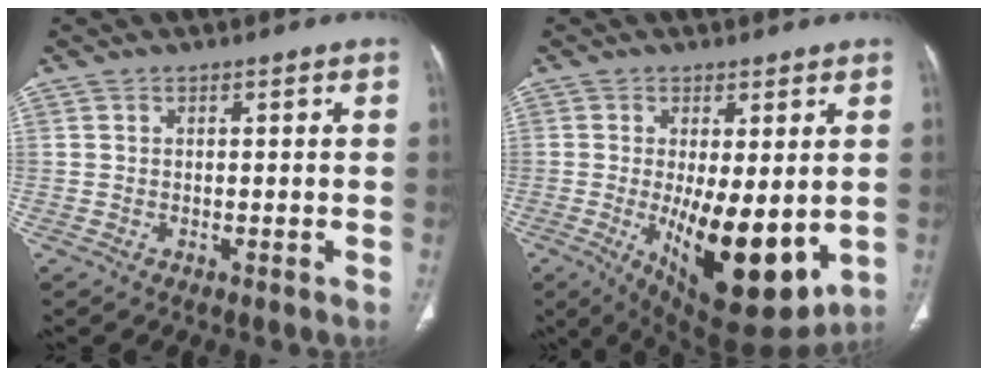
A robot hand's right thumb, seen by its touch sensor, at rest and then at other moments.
{"total": 15.2, "force": [-2.2, 5.9, 13.9], "torque": [-0.205, -0.034, -0.013]}